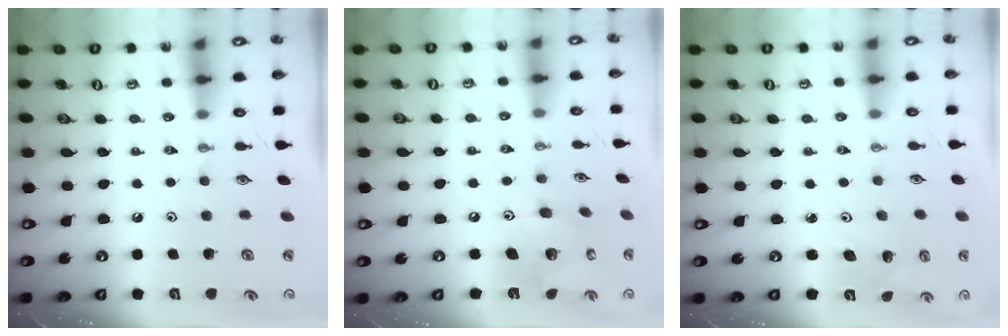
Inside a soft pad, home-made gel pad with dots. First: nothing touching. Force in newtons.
{"total": 12.7, "press": 12.7, "slide": 1.1}
{"total": 3.4, "press": 3.2, "slide": 1.3}